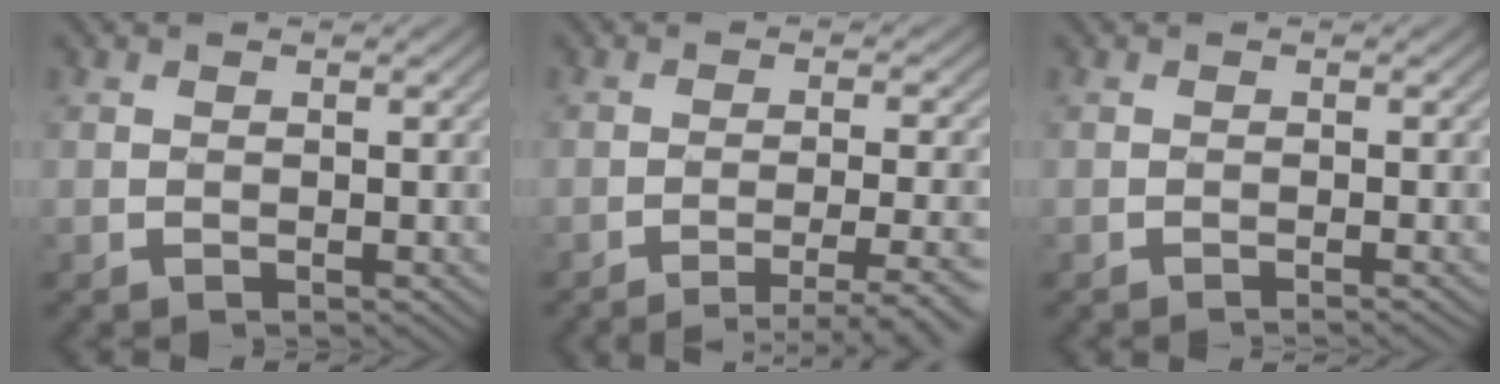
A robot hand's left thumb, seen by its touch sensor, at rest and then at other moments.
{"total": 6.7, "force": [-3.8, 1.2, 5.3], "torque": [-0.079, 0.006, -0.056]}
{"total": 0.9, "force": [-0.6, 0.2, 0.7], "torque": [-0.001, 0.002, -0.018]}